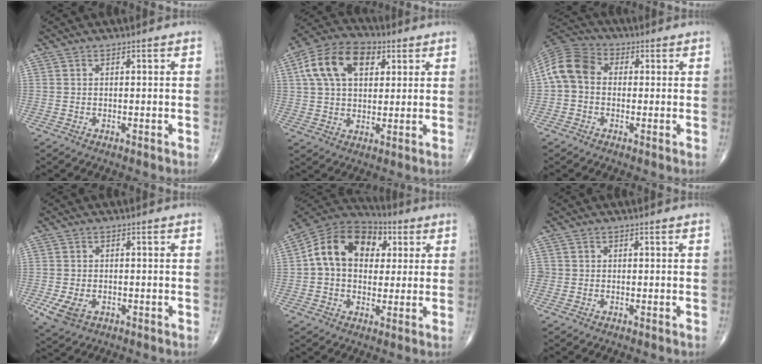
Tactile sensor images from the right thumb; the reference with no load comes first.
{"total": 14.4, "force": [4.9, 9.2, 10.0], "torque": [-0.164, 0.010, 0.081]}
{"total": 9.2, "force": [0.3, 7.2, 5.8], "torque": [-0.105, 0.029, -0.009]}
{"total": 4.1, "force": [-1.3, 2.7, 2.9], "torque": [-0.065, -0.003, -0.016]}
{"total": 15.6, "force": [3.3, 11.5, 10.1], "torque": [-0.142, 0.025, 0.046]}
{"total": 1.0, "force": [-0.2, 1.0, 0.0], "torque": [0.007, 0.005, -0.006]}